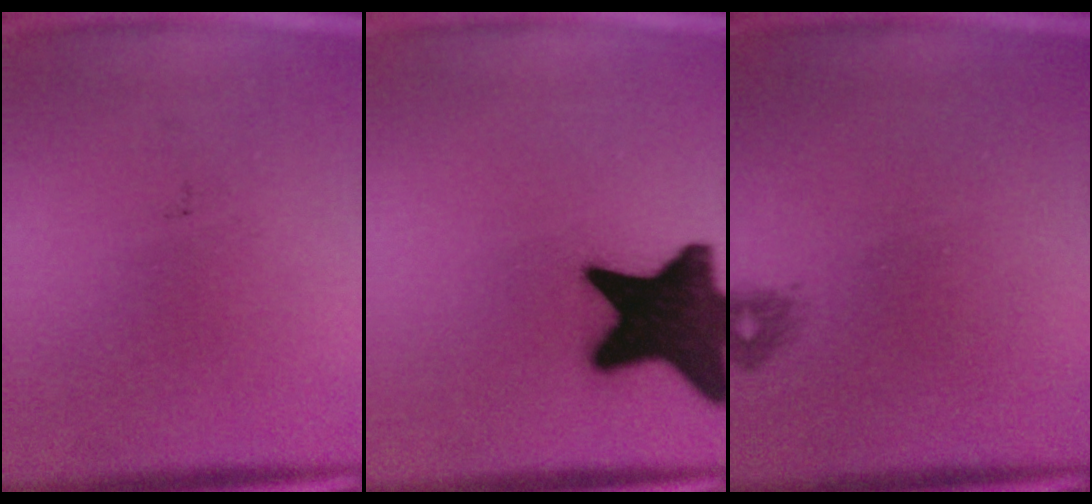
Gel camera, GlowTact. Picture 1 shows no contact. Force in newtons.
{"total": 19.4}
{"total": 0.9}